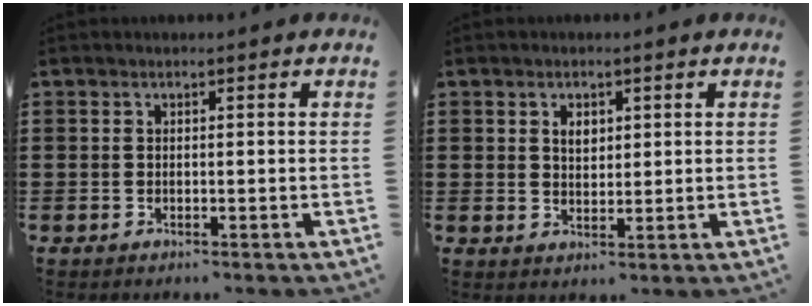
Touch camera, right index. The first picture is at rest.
{"total": 2.3, "force": [0.9, 1.5, 1.5], "torque": [-0.025, 0.003, 0.015]}